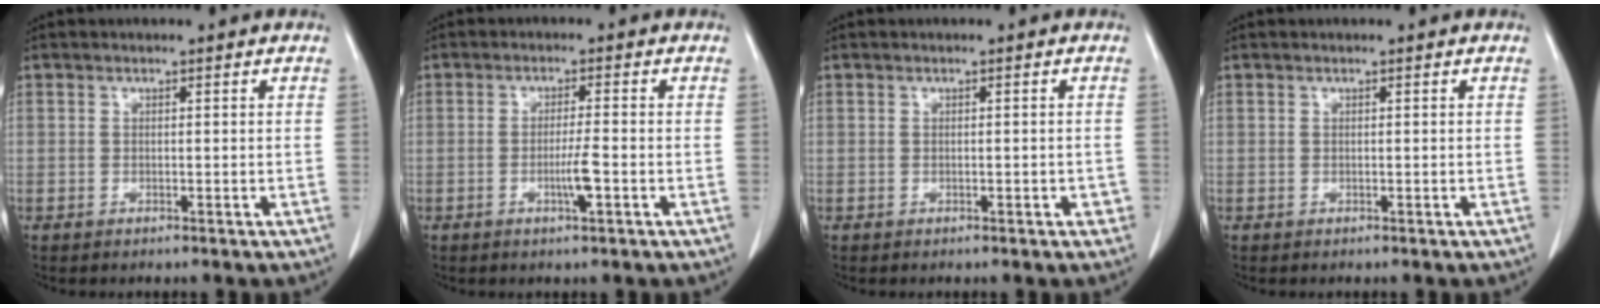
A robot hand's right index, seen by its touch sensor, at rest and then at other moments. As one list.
[{"total": 3.5, "force": [-1.2, -0.1, 3.3], "torque": [-0.061, -0.004, -0.022]}, {"total": 1.4, "force": [-0.5, 0.6, 1.1], "torque": [-0.010, 0.004, -0.004]}, {"total": 0.0}]